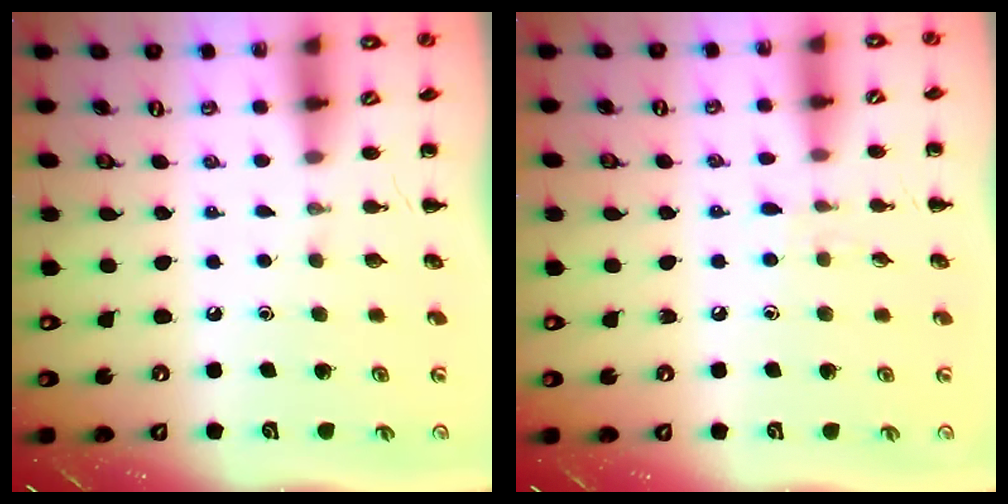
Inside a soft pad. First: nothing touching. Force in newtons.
{"total": 5.1, "press": 4.7, "slide": 2.0}